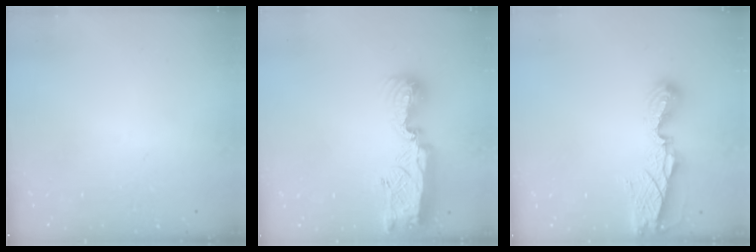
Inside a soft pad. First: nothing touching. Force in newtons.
{"total": 13.5, "press": 13.5, "slide": 0.6}
{"total": 6.8, "press": 6.7, "slide": 0.8}